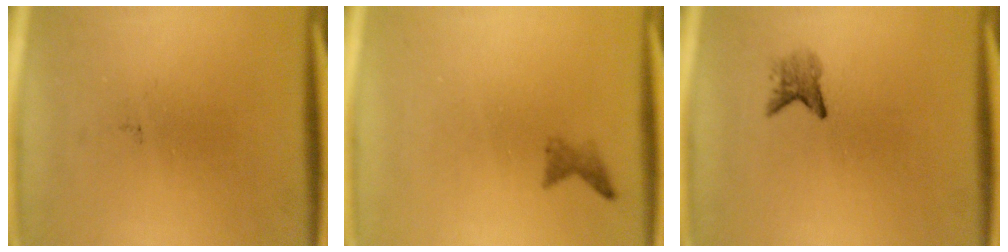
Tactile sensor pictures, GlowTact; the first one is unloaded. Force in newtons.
{"total": 1.1}
{"total": 2.0}